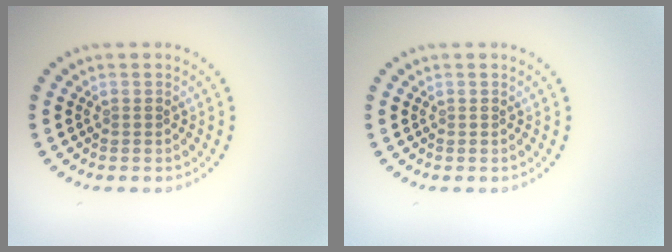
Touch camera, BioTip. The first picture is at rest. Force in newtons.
{"total": 0.0}